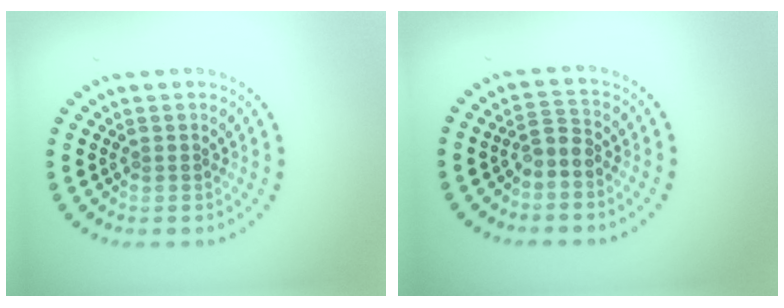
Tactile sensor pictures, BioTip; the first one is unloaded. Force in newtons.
{"total": 1.6, "press": 1.4, "slide": 0.9}